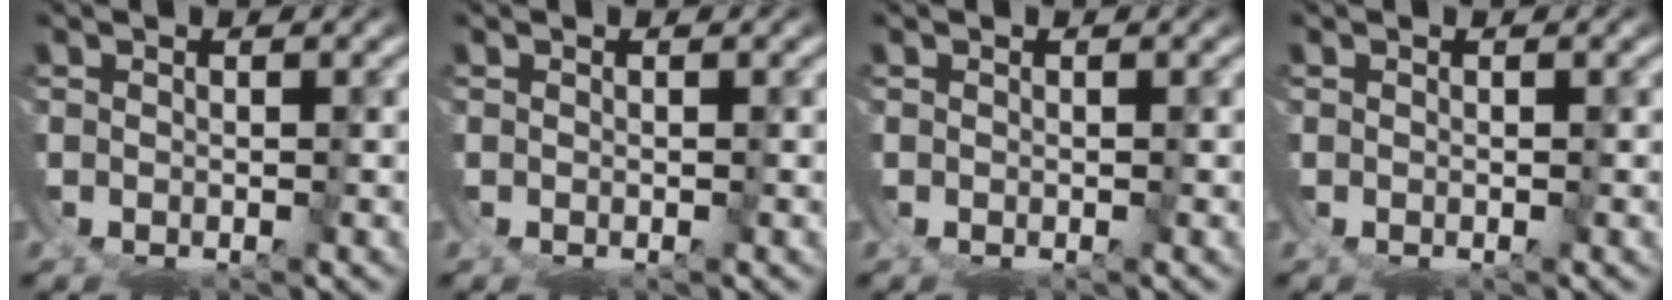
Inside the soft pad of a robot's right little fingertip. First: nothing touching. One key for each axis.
{"total": 0.0}
{"total": 0.0}
{"total": 0.0}